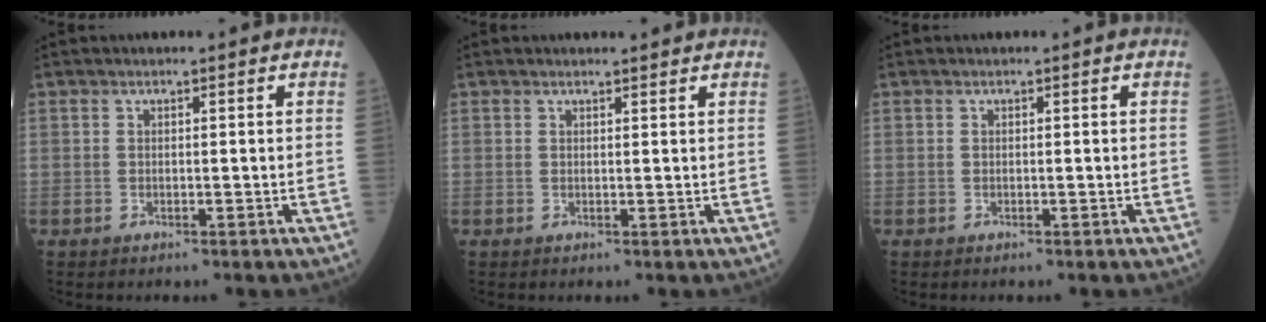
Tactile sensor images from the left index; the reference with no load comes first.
{"total": 2.0, "force": [1.9, 0.2, 0.3], "torque": [-0.011, 0.004, 0.025]}
{"total": 0.0}